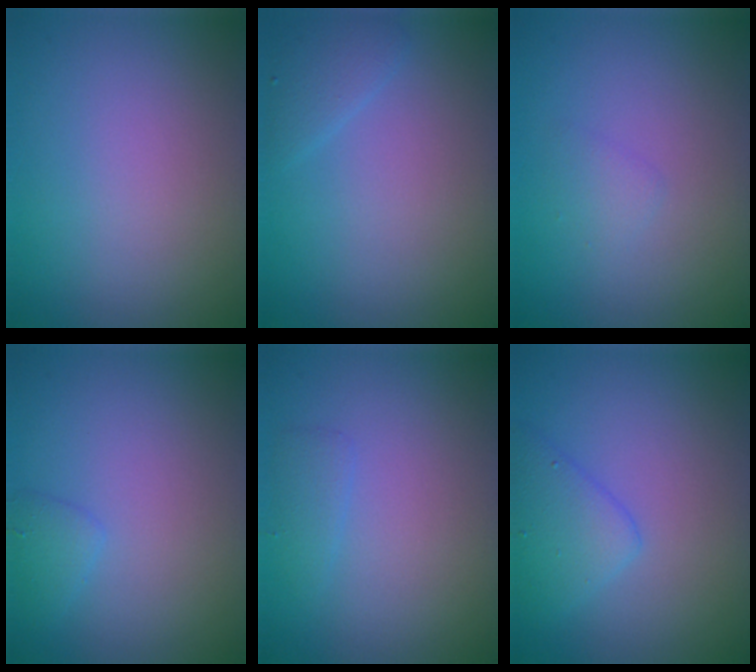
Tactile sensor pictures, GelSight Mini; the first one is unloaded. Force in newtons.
{"total": 1.4, "press": 1.4, "slide": 0.1}
{"total": 0.8, "press": 0.8, "slide": 0.1}
{"total": 1.1, "press": 1.1, "slide": 0.1}
{"total": 1.0, "press": 1.0, "slide": 0.1}
{"total": 2.8, "press": 2.8, "slide": 0.1}